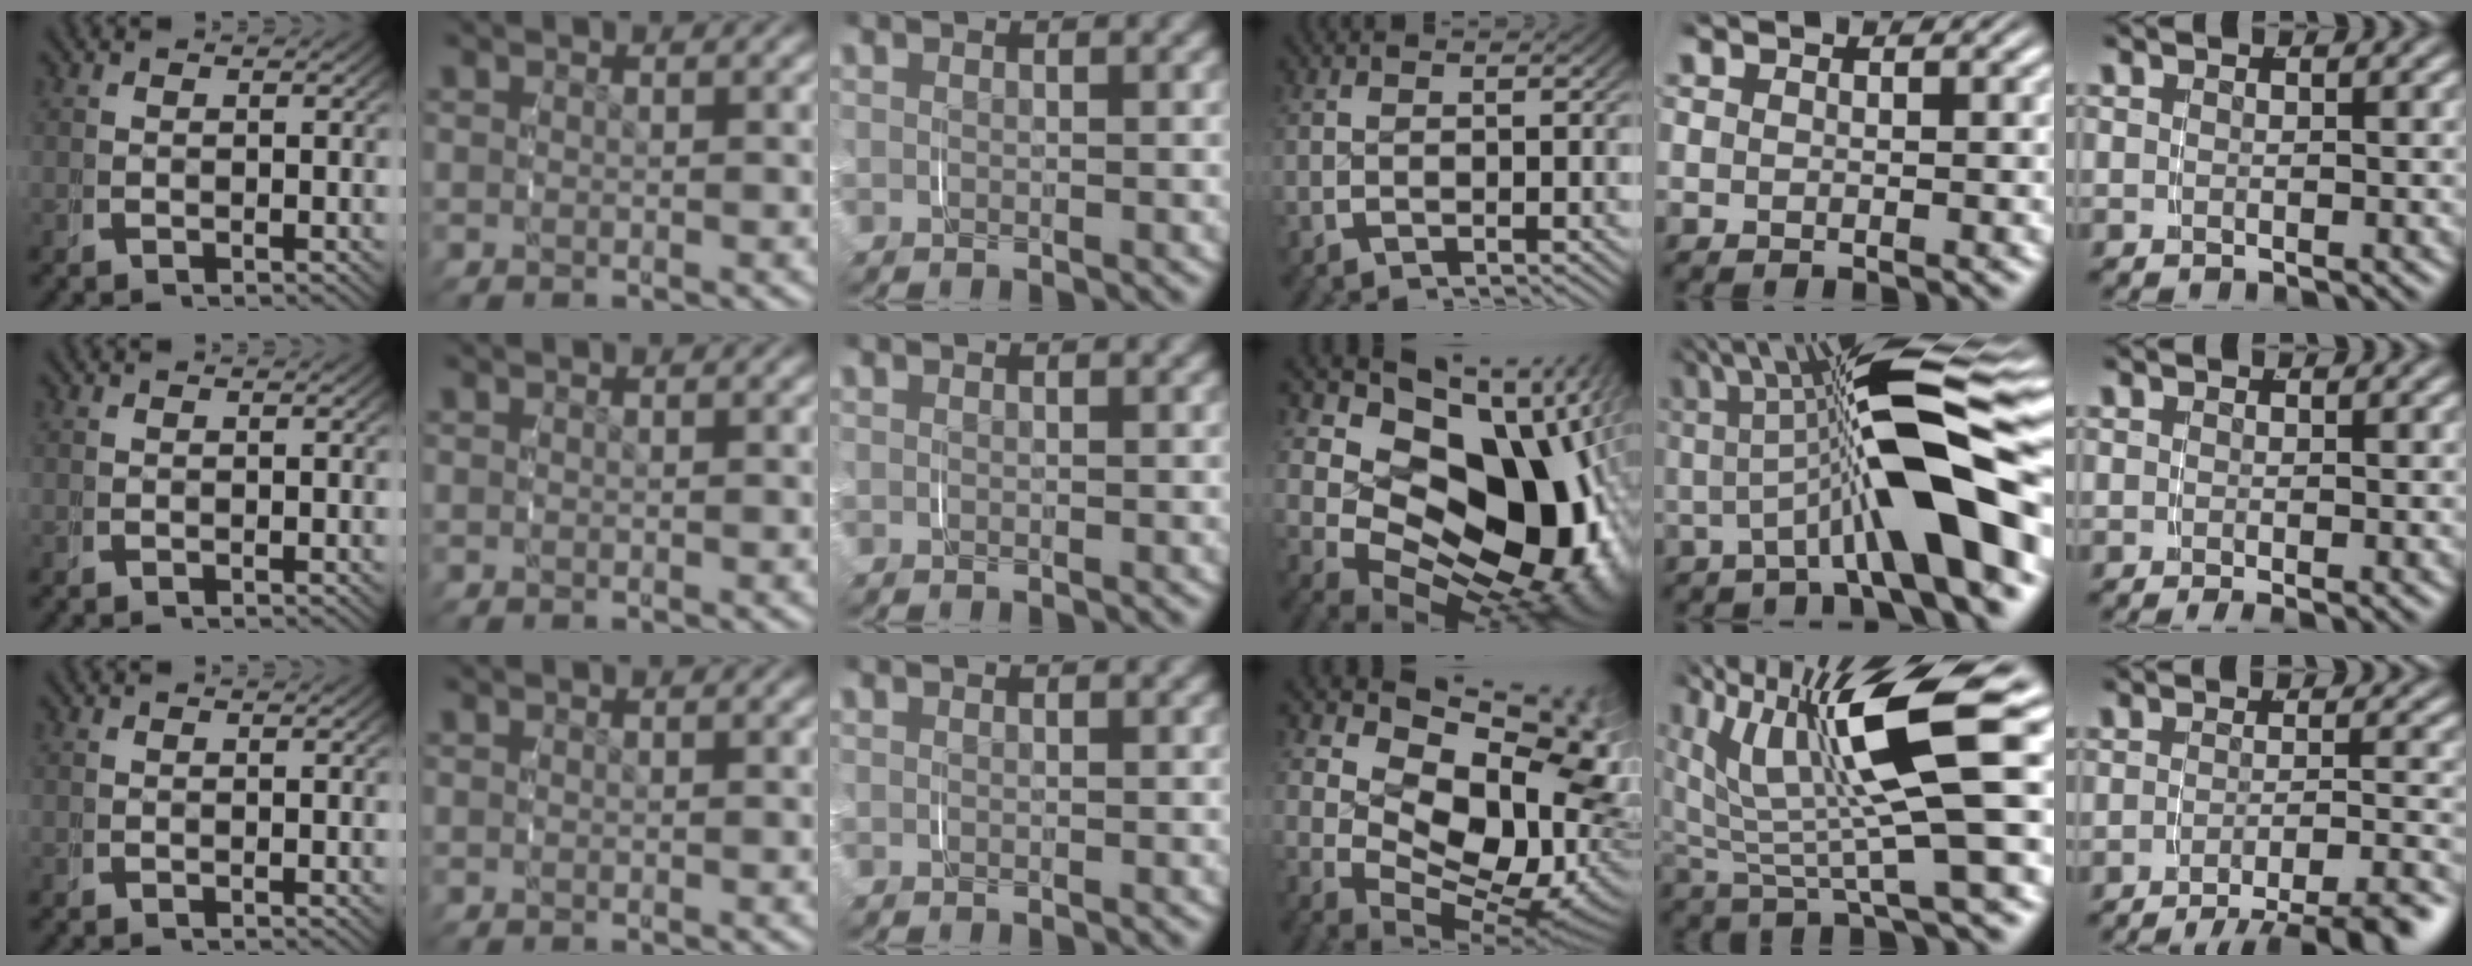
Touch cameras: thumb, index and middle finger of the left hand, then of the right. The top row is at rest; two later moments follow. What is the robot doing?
{"motion": "grasp_and_lifting", "object": "phone"}